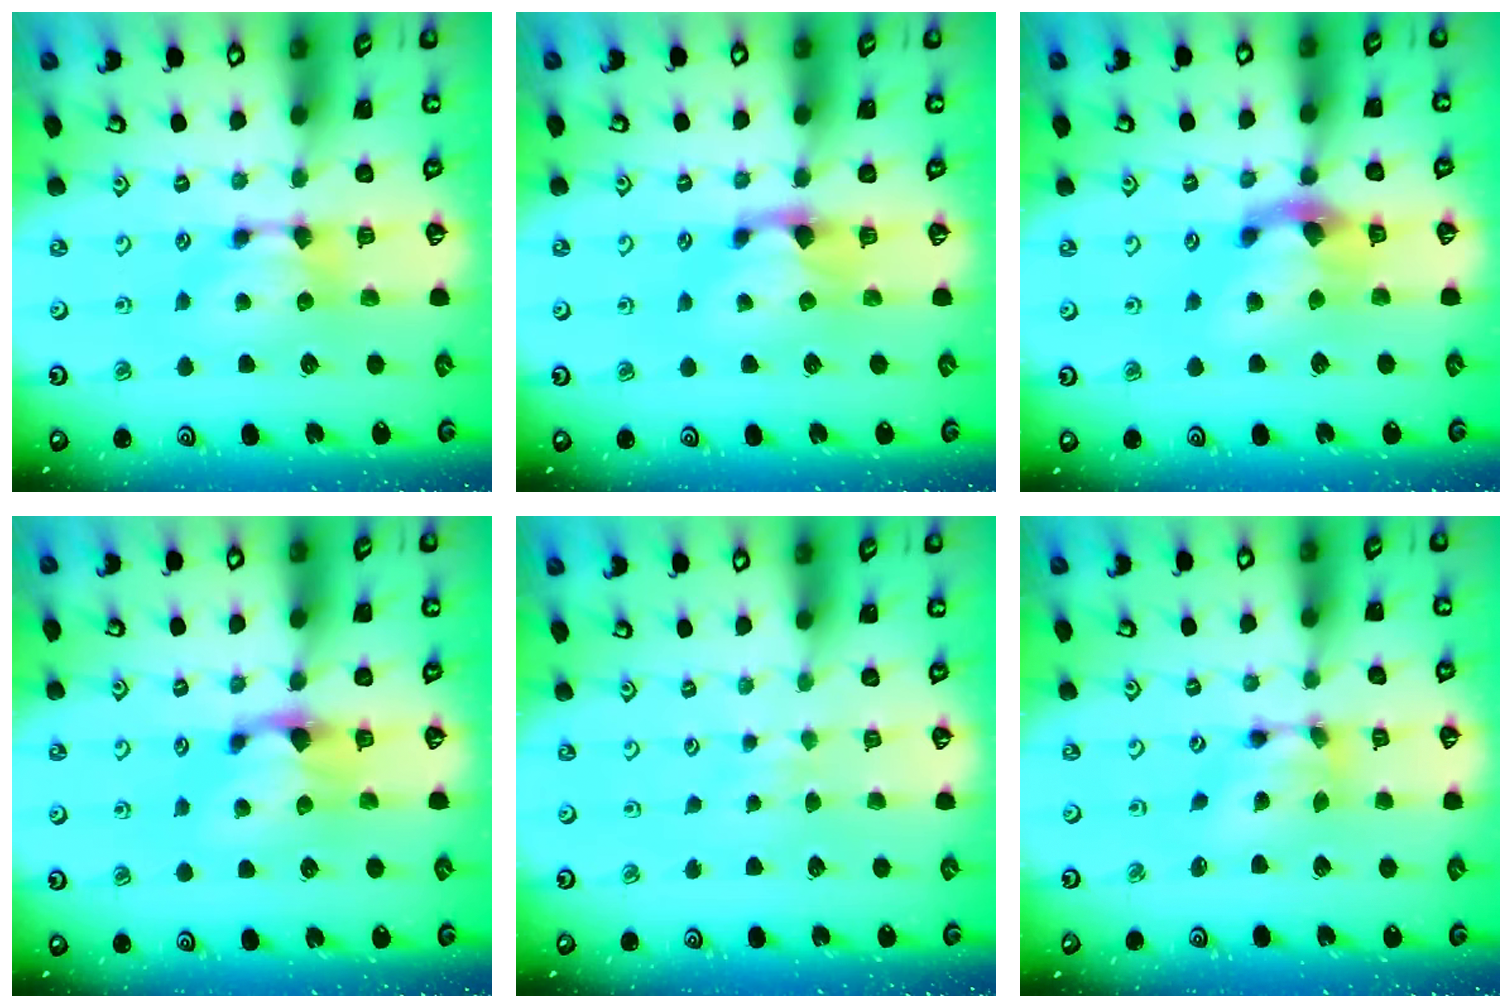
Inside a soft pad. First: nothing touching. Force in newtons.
{"total": 1.2, "press": 0.4, "slide": 1.2}
{"total": 4.6, "press": 4.2, "slide": 1.9}
{"total": 2.7, "press": 2.6, "slide": 0.8}
{"total": 3.7, "press": 3.6, "slide": 0.5}
{"total": 5.6, "press": 4.9, "slide": 2.7}